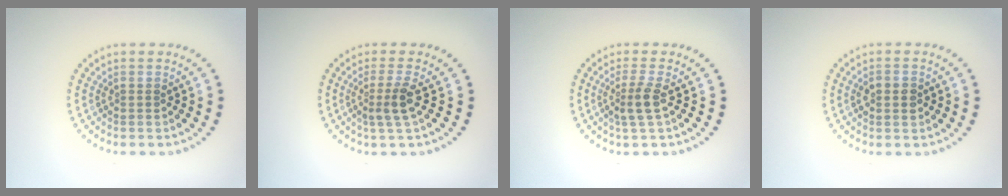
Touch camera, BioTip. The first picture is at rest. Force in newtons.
{"total": 2.3, "press": 1.8, "slide": 1.5}
{"total": 2.3, "press": 1.8, "slide": 1.4}
{"total": 1.8, "press": 1.8, "slide": 0.1}